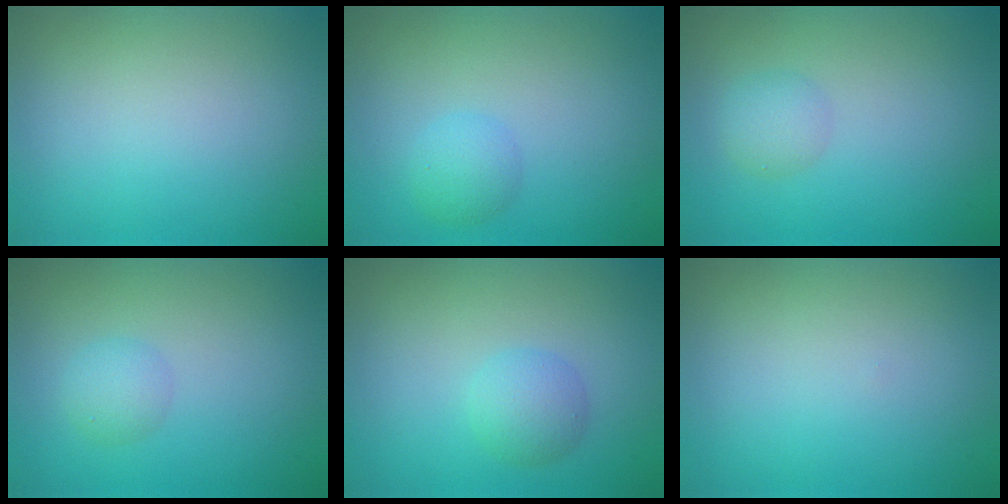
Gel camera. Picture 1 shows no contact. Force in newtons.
{"total": 1.8, "press": 1.8, "slide": 0.1}
{"total": 1.9, "press": 1.9, "slide": 0.1}
{"total": 1.8, "press": 1.8, "slide": 0.0}
{"total": 2.3, "press": 2.3, "slide": 0.1}
{"total": 0.0}